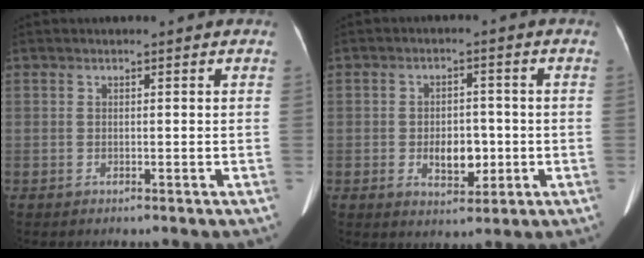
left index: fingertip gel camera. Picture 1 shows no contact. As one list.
[{"total": 5.5, "force": [-1.2, 3.3, 4.3], "torque": [-0.070, 0.003, -0.013]}]